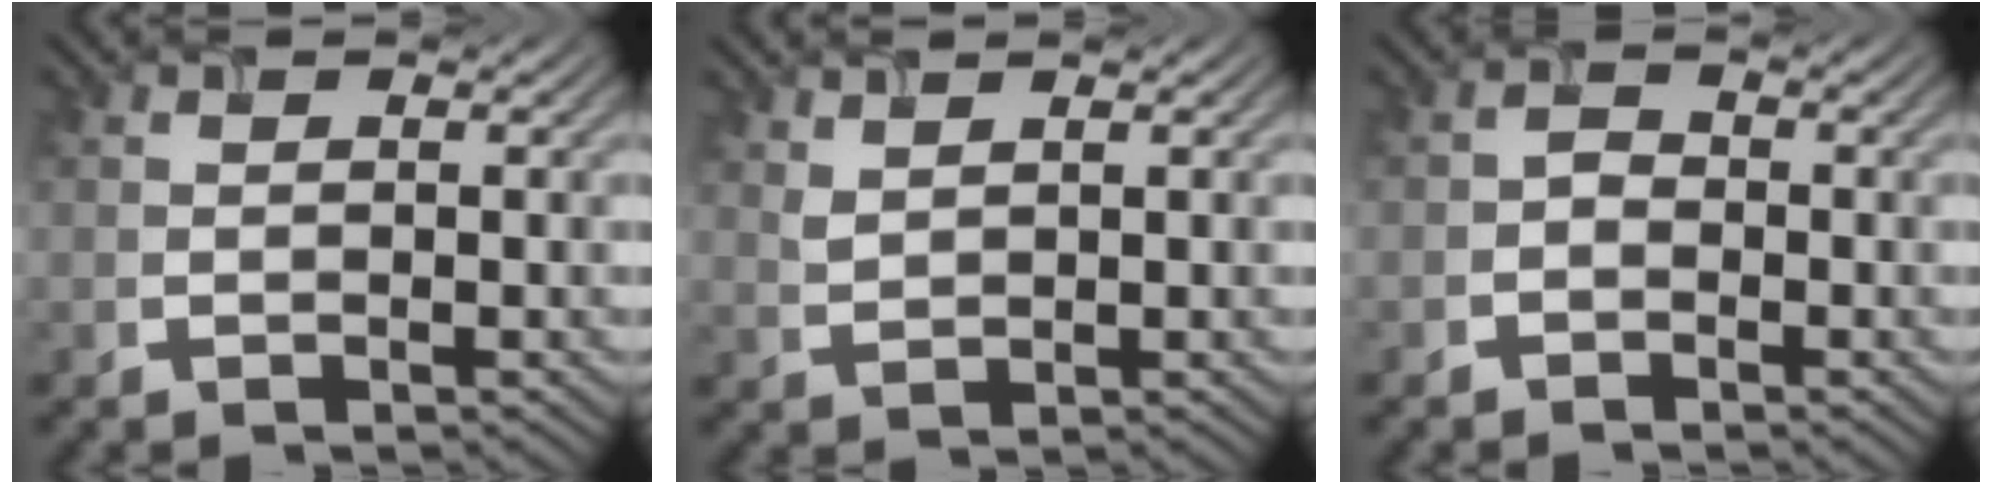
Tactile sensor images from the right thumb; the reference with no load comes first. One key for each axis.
{"total": 1.8, "fx": 1.5, "fy": 0.5, "fz": 0.9, "tx": -0.025, "ty": 0.000, "tz": 0.038}
{"total": 1.3, "fx": -0.7, "fy": 0.9, "fz": 0.6, "tx": -0.010, "ty": 0.005, "tz": -0.019}